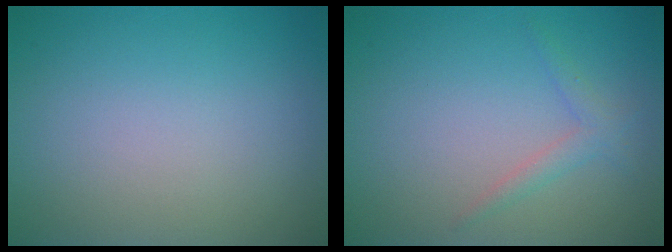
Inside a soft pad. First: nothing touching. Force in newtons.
{"total": 1.4, "press": 1.4, "slide": 0.1}